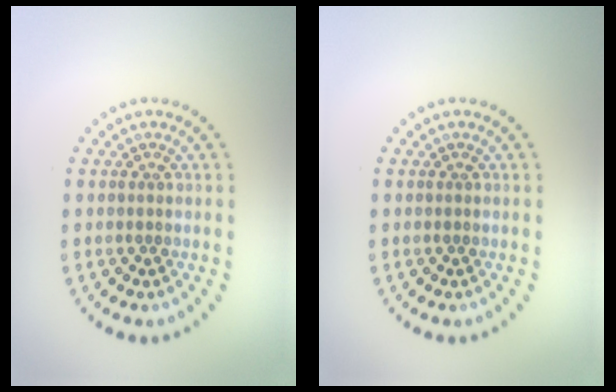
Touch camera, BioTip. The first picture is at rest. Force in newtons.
{"total": 0.0}